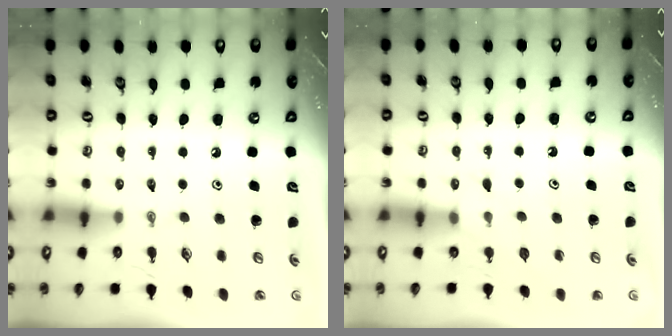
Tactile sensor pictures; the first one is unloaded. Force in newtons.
{"total": 5.4, "press": 5.4, "slide": 0.4}